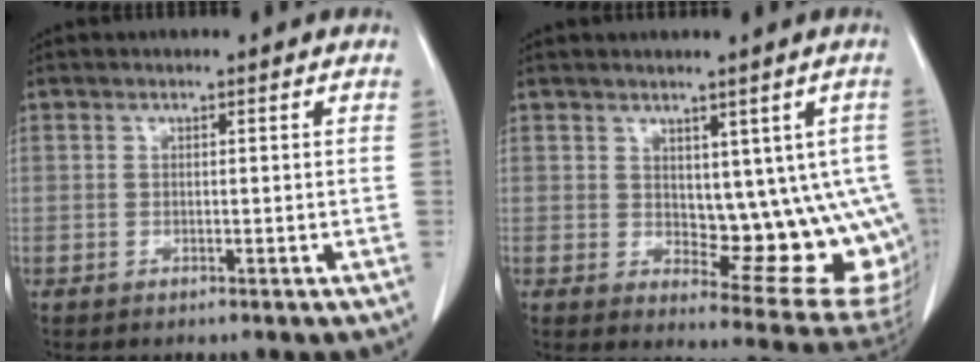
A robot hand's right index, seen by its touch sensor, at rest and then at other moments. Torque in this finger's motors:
{"motor_torque": [0.18, 0.05, 0.11, 0.00]}